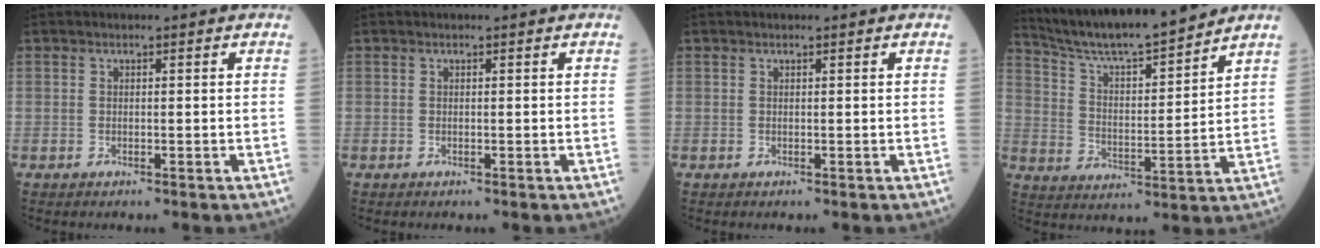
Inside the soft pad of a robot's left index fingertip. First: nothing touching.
{"total": 0.0}
{"total": 0.0}
{"total": 14.9, "force": [13.7, 0.0, 5.8], "torque": [-0.111, 0.004, 0.232]}